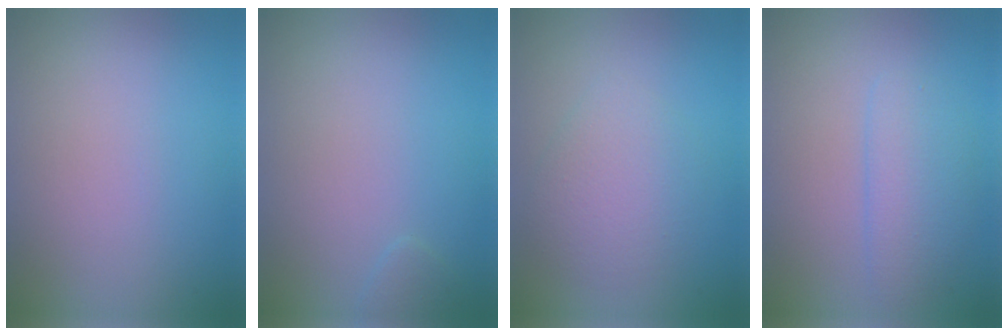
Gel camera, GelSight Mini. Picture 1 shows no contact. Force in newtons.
{"total": 0.7, "press": 0.7, "slide": 0.0}
{"total": 3.1, "press": 3.1, "slide": 0.0}
{"total": 2.8, "press": 2.8, "slide": 0.1}